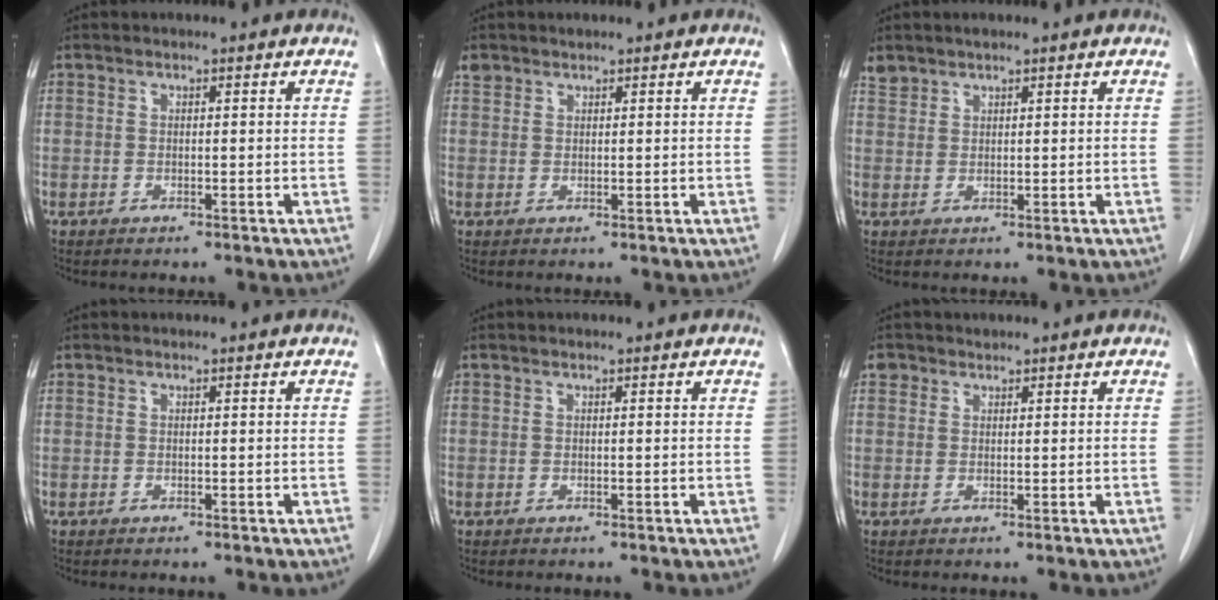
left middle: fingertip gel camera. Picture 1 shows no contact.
{"total": 1.3, "force": [1.1, 0.6, 0.0], "torque": [-0.002, 0.008, 0.021]}
{"total": 1.7, "force": [1.6, 0.4, 0.2], "torque": [-0.008, 0.008, 0.035]}
{"total": 0.0}
{"total": 0.0}
{"total": 1.3, "force": [0.9, 0.9, 0.0], "torque": [0.005, 0.007, 0.012]}